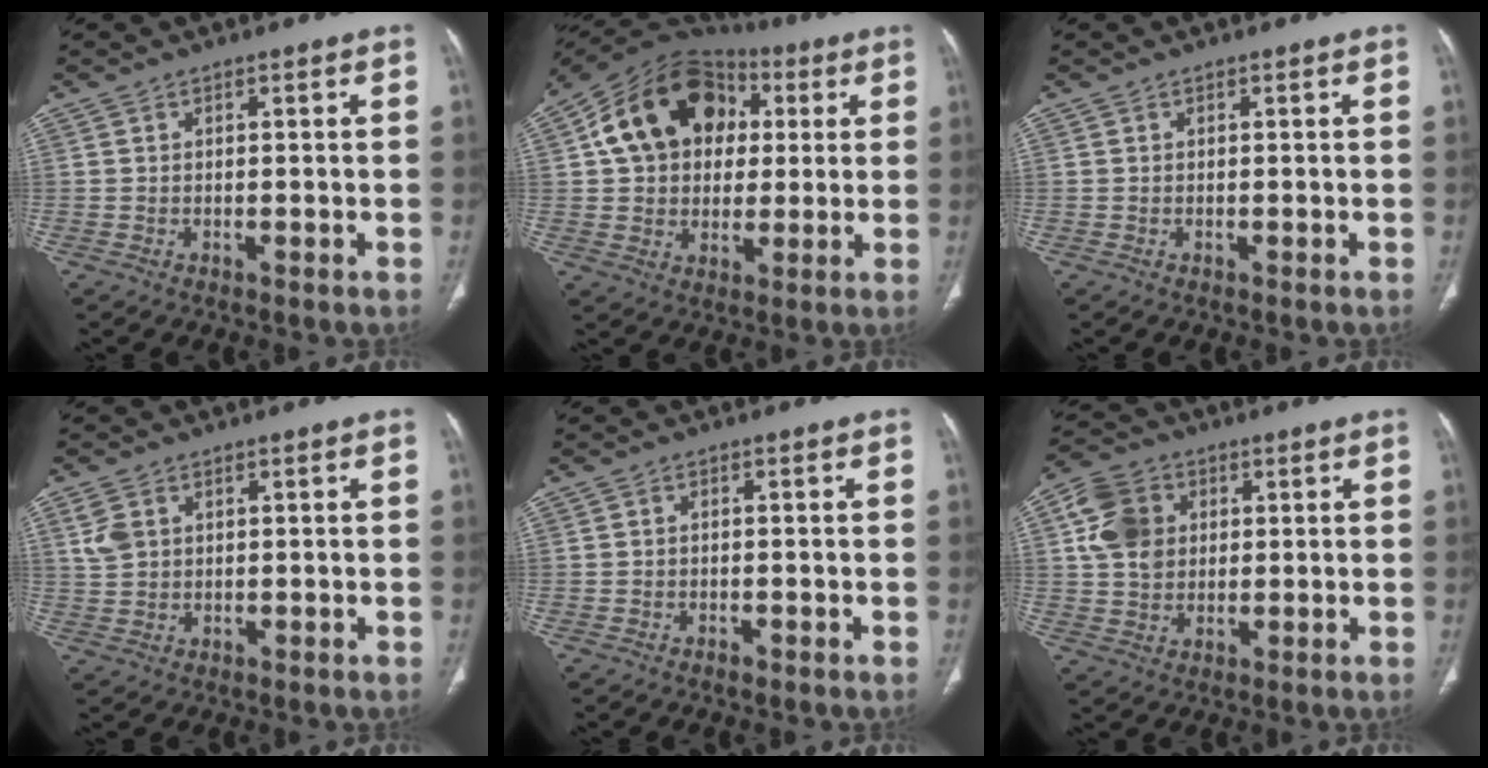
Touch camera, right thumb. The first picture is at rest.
{"total": 20.1, "force": [4.5, 15.3, 12.2], "torque": [-0.182, 0.025, 0.071]}
{"total": 0.0}
{"total": 3.8, "force": [1.6, 2.7, 2.1], "torque": [-0.042, -0.001, 0.043]}
{"total": 0.8, "force": [-0.6, 0.4, 0.4], "torque": [-0.006, 0.002, -0.009]}
{"total": 9.7, "force": [2.4, 7.9, 5.1], "torque": [-0.080, 0.002, 0.042]}